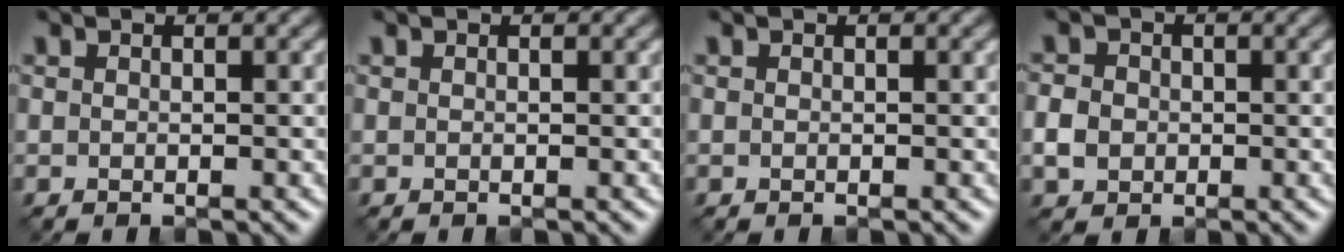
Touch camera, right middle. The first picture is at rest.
{"total": 0.0}
{"total": 0.0}
{"total": 2.5, "force": [-0.5, 2.2, 1.2], "torque": [-0.024, -0.001, -0.012]}